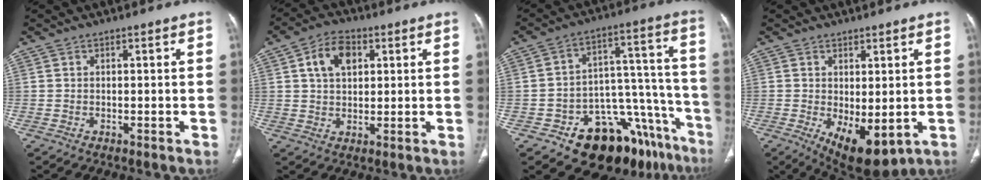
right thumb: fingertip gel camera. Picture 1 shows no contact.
{"total": 8.0, "force": [2.6, 5.3, 5.4], "torque": [-0.078, 0.002, 0.043]}
{"total": 21.5, "force": [-13.1, 12.0, 12.2], "torque": [-0.077, 0.127, -0.179]}
{"total": 9.4, "force": [-2.1, 4.4, 8.0], "torque": [-0.109, -0.015, -0.011]}